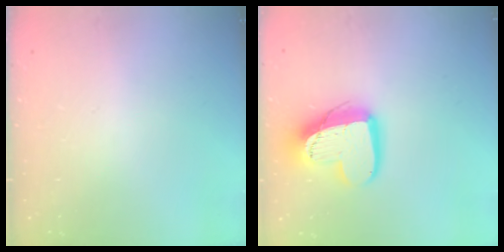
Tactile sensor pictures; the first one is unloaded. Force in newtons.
{"total": 14.7, "press": 14.6, "slide": 1.2}